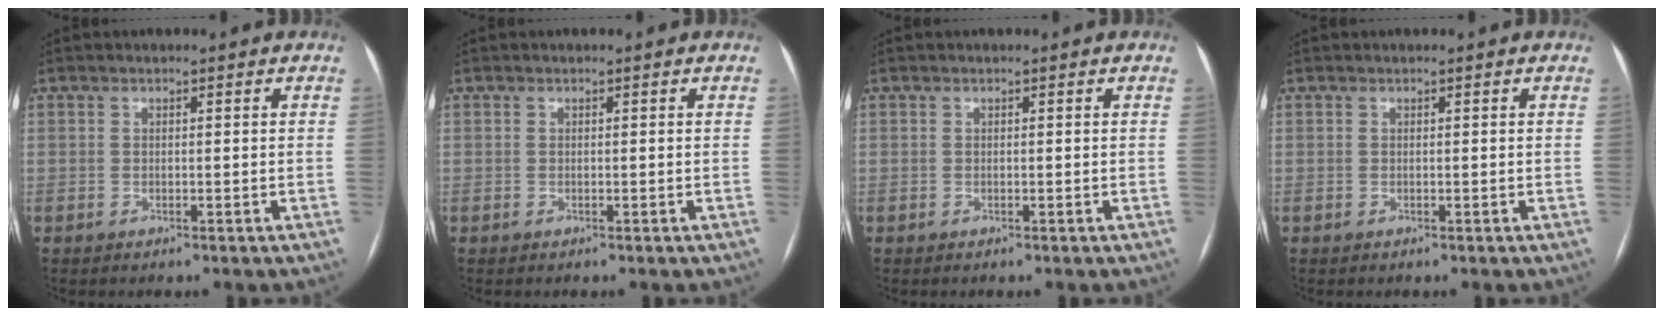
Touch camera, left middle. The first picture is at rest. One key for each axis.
{"total": 0.0}
{"total": 0.0}
{"total": 0.0}